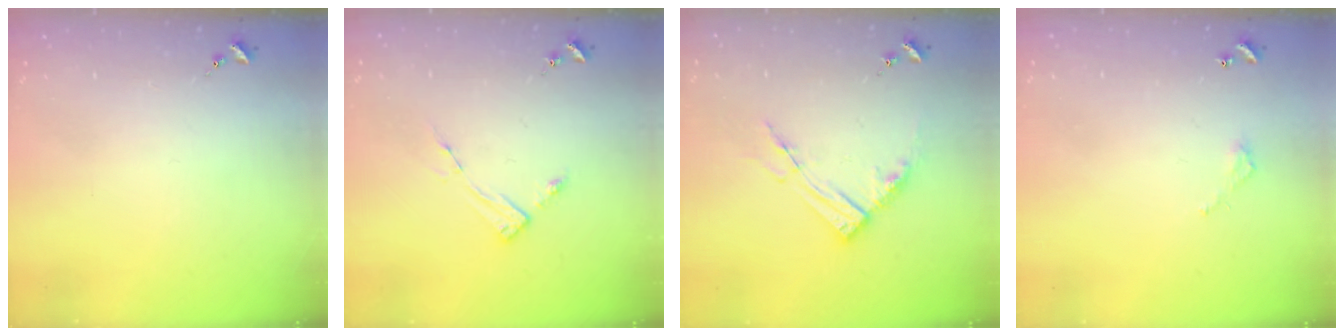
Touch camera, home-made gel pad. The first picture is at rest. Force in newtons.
{"total": 3.4, "press": 3.4, "slide": 0.4}
{"total": 10.3, "press": 10.2, "slide": 1.0}
{"total": 3.2, "press": 3.1, "slide": 0.2}